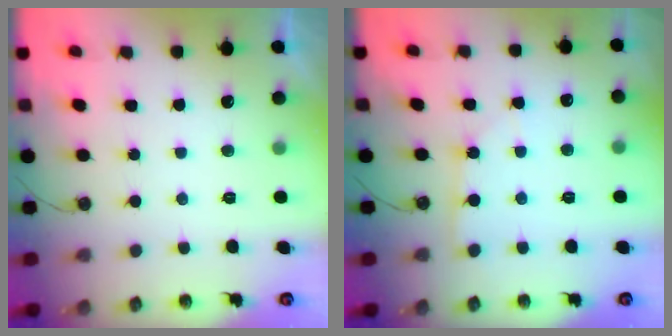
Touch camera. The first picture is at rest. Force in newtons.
{"total": 2.7, "press": 2.7, "slide": 0.4}